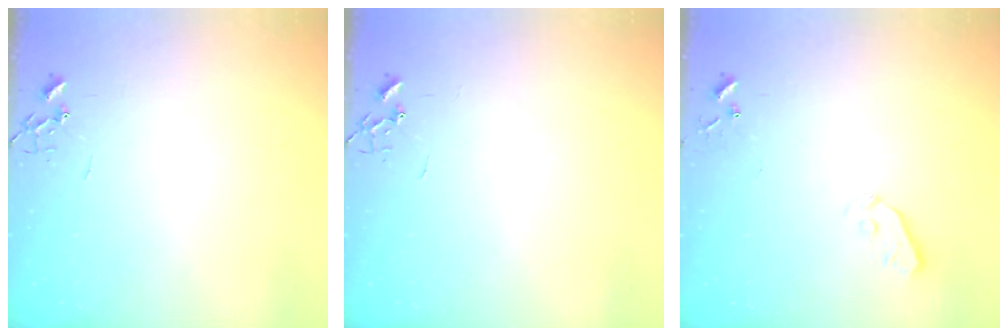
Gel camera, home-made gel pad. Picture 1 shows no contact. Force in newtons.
{"total": 0.0}
{"total": 3.3, "press": 3.2, "slide": 0.7}